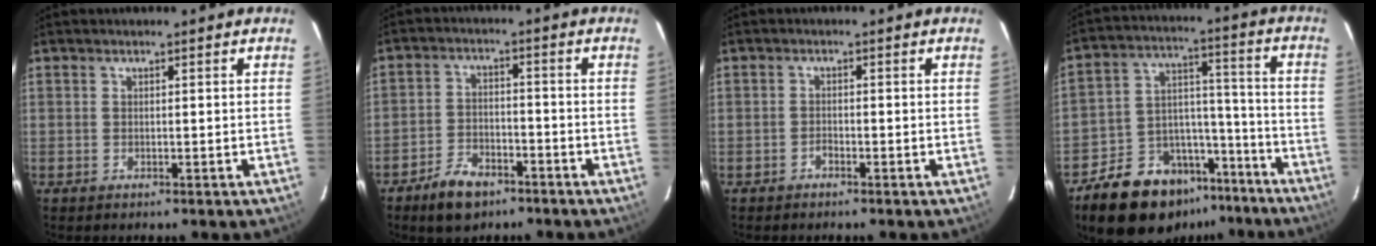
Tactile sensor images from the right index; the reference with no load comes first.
{"total": 7.5, "force": [-5.3, 4.0, 3.5], "torque": [-0.092, 0.010, -0.086]}
{"total": 0.9, "force": [-0.8, 0.4, 0.2], "torque": [-0.004, 0.002, -0.016]}
{"total": 17.7, "force": [-12.9, 10.3, 6.5], "torque": [-0.136, 0.053, -0.183]}